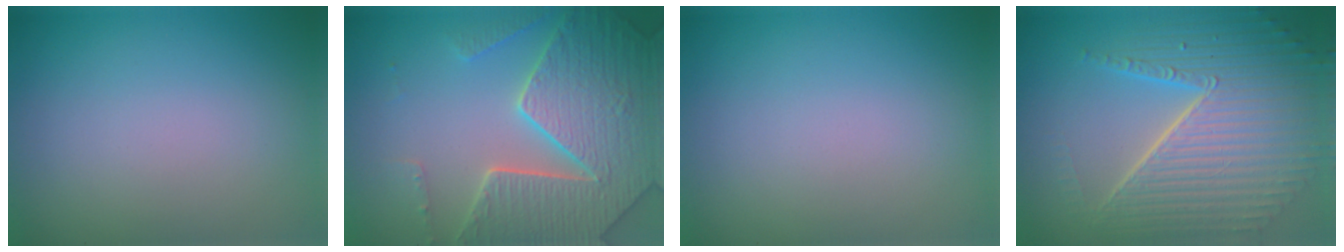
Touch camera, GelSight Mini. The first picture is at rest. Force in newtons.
{"total": 7.5, "press": 7.3, "slide": 2.0}
{"total": 0.0}
{"total": 9.7, "press": 6.2, "slide": 7.5}